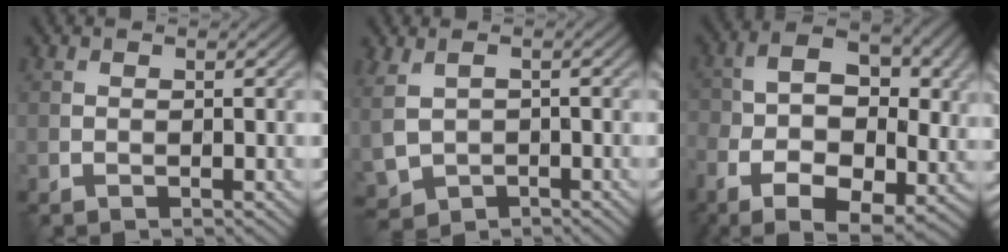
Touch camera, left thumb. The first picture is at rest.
{"total": 4.7, "force": [0.0, 3.6, 3.1], "torque": [-0.086, -0.016, 0.003]}
{"total": 13.3, "force": [-2.9, 7.8, 10.4], "torque": [-0.188, -0.005, -0.045]}